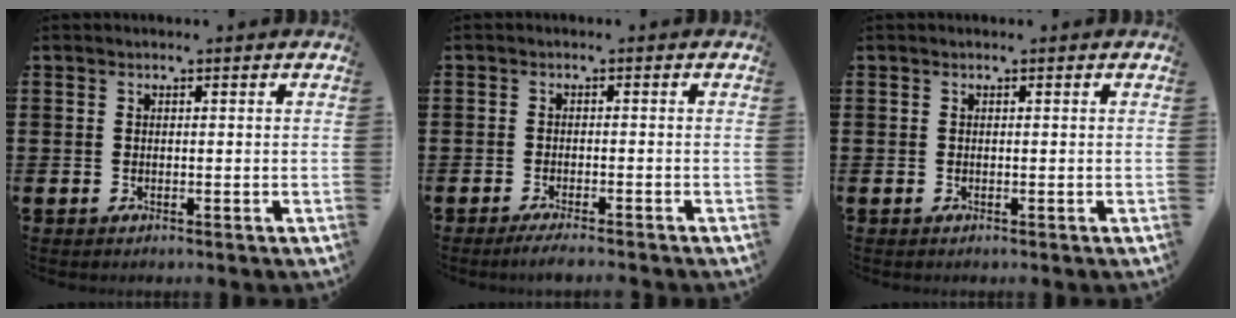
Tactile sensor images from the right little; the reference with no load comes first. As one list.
[{"total": 1.5, "force": [-1.3, -0.1, 0.9], "torque": [-0.012, 0.002, -0.025]}, {"total": 0.0}]